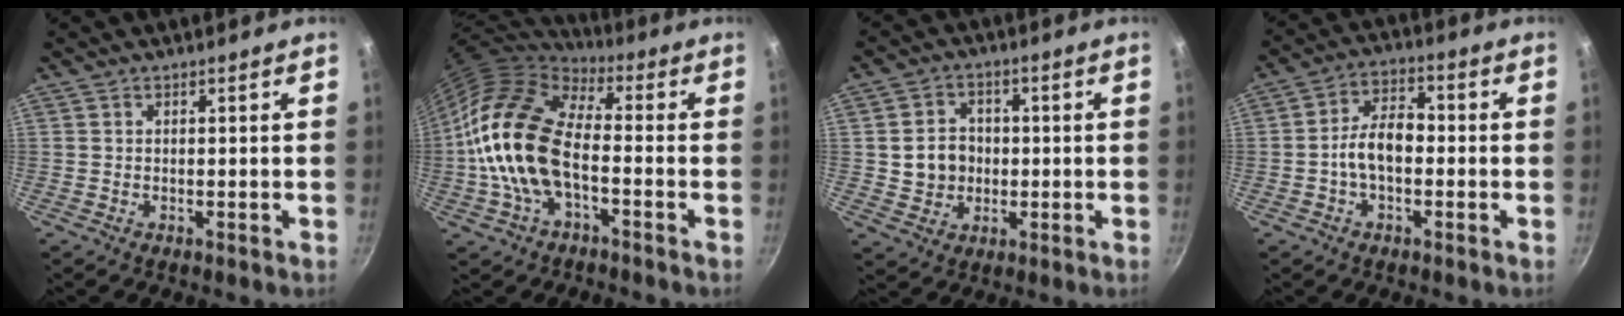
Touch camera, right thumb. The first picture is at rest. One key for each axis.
{"total": 17.3, "fx": -2.9, "fy": 9.4, "fz": 14.2, "tx": -0.245, "ty": 0.029, "tz": -0.065}
{"total": 7.3, "fx": 0.0, "fy": 6.5, "fz": 3.4, "tx": -0.030, "ty": 0.013, "tz": 0.003}
{"total": 7.8, "fx": -1.3, "fy": 4.7, "fz": 6.2, "tx": -0.089, "ty": 0.034, "tz": -0.032}